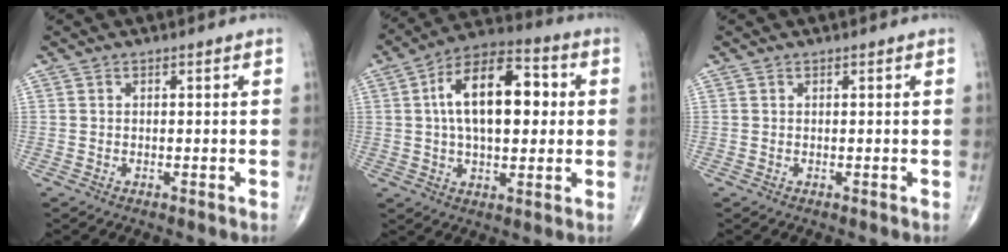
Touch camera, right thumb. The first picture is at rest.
{"total": 17.3, "force": [2.5, 9.0, 14.5], "torque": [-0.219, 0.024, 0.033]}
{"total": 0.0}